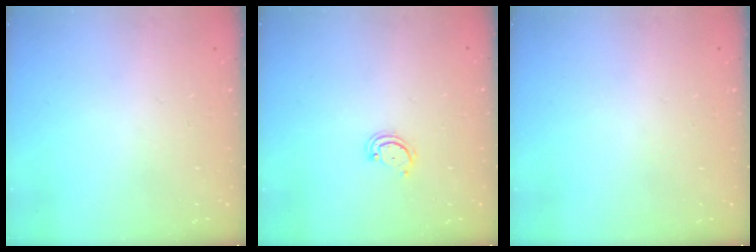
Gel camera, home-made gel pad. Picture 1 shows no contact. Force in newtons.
{"total": 2.6, "press": 2.6, "slide": 0.3}
{"total": 0.0}